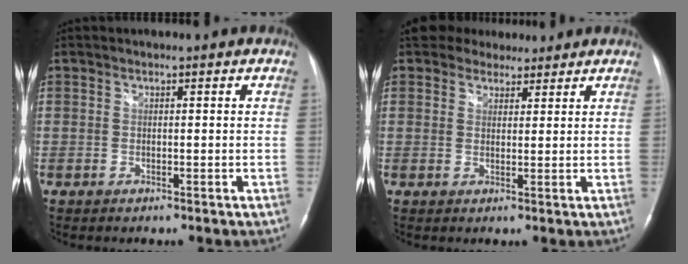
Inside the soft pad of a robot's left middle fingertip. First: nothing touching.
{"total": 6.5, "force": [5.7, 2.8, 1.1], "torque": [-0.007, 0.018, 0.088]}